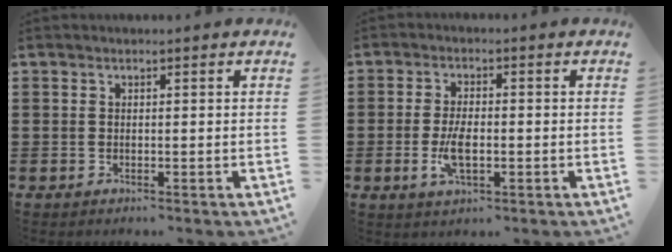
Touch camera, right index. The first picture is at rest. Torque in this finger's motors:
{"motor_torque": [2.14, 0.00, 0.17, 0.14]}